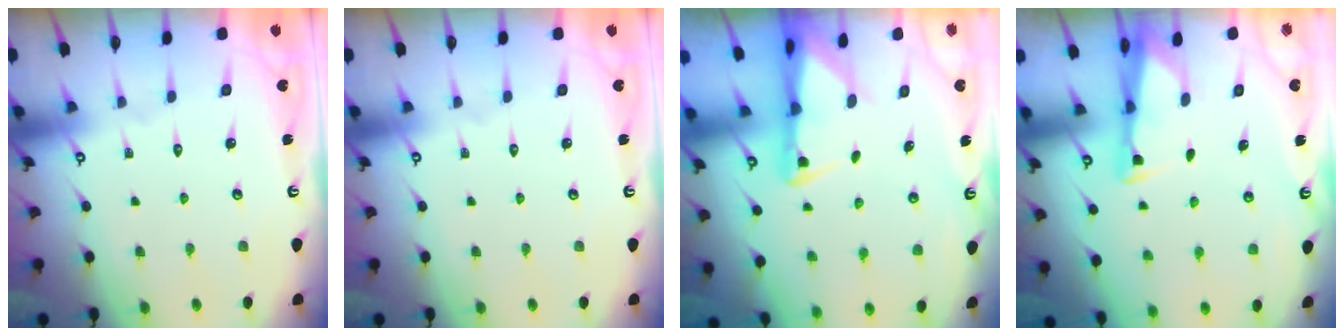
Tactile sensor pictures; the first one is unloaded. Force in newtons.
{"total": 0.0}
{"total": 2.5, "press": 2.4, "slide": 0.5}
{"total": 3.0, "press": 2.9, "slide": 0.4}